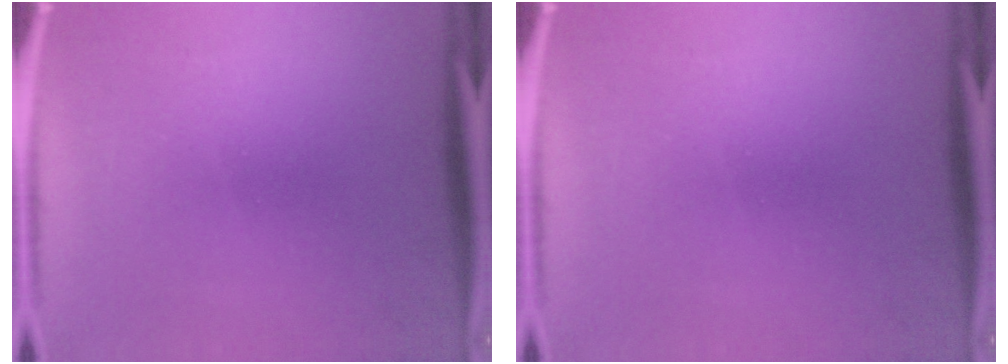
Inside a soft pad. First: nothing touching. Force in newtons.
{"total": 0.0}